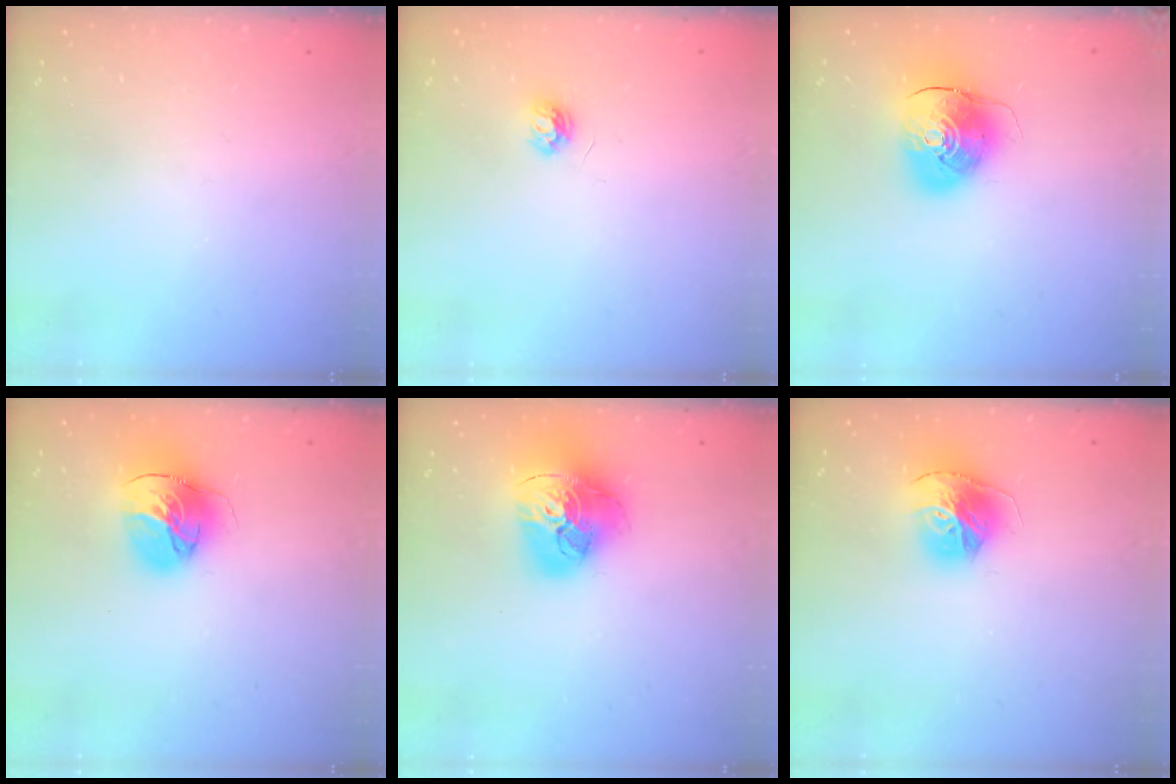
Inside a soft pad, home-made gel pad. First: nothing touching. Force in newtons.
{"total": 3.9, "press": 3.8, "slide": 0.5}
{"total": 10.8, "press": 10.6, "slide": 1.9}
{"total": 17.5, "press": 17.4, "slide": 1.7}
{"total": 21.0, "press": 20.9, "slide": 2.1}
{"total": 15.6, "press": 15.5, "slide": 1.6}